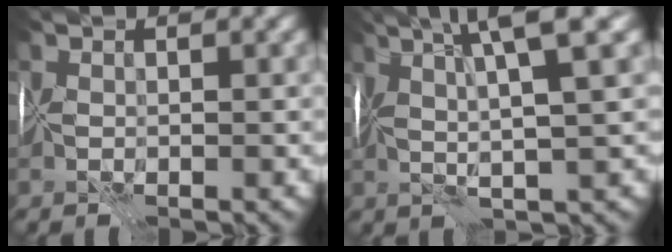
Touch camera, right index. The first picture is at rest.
{"total": 7.4, "force": [3.4, 0.8, 6.6], "torque": [-0.094, 0.017, 0.054]}